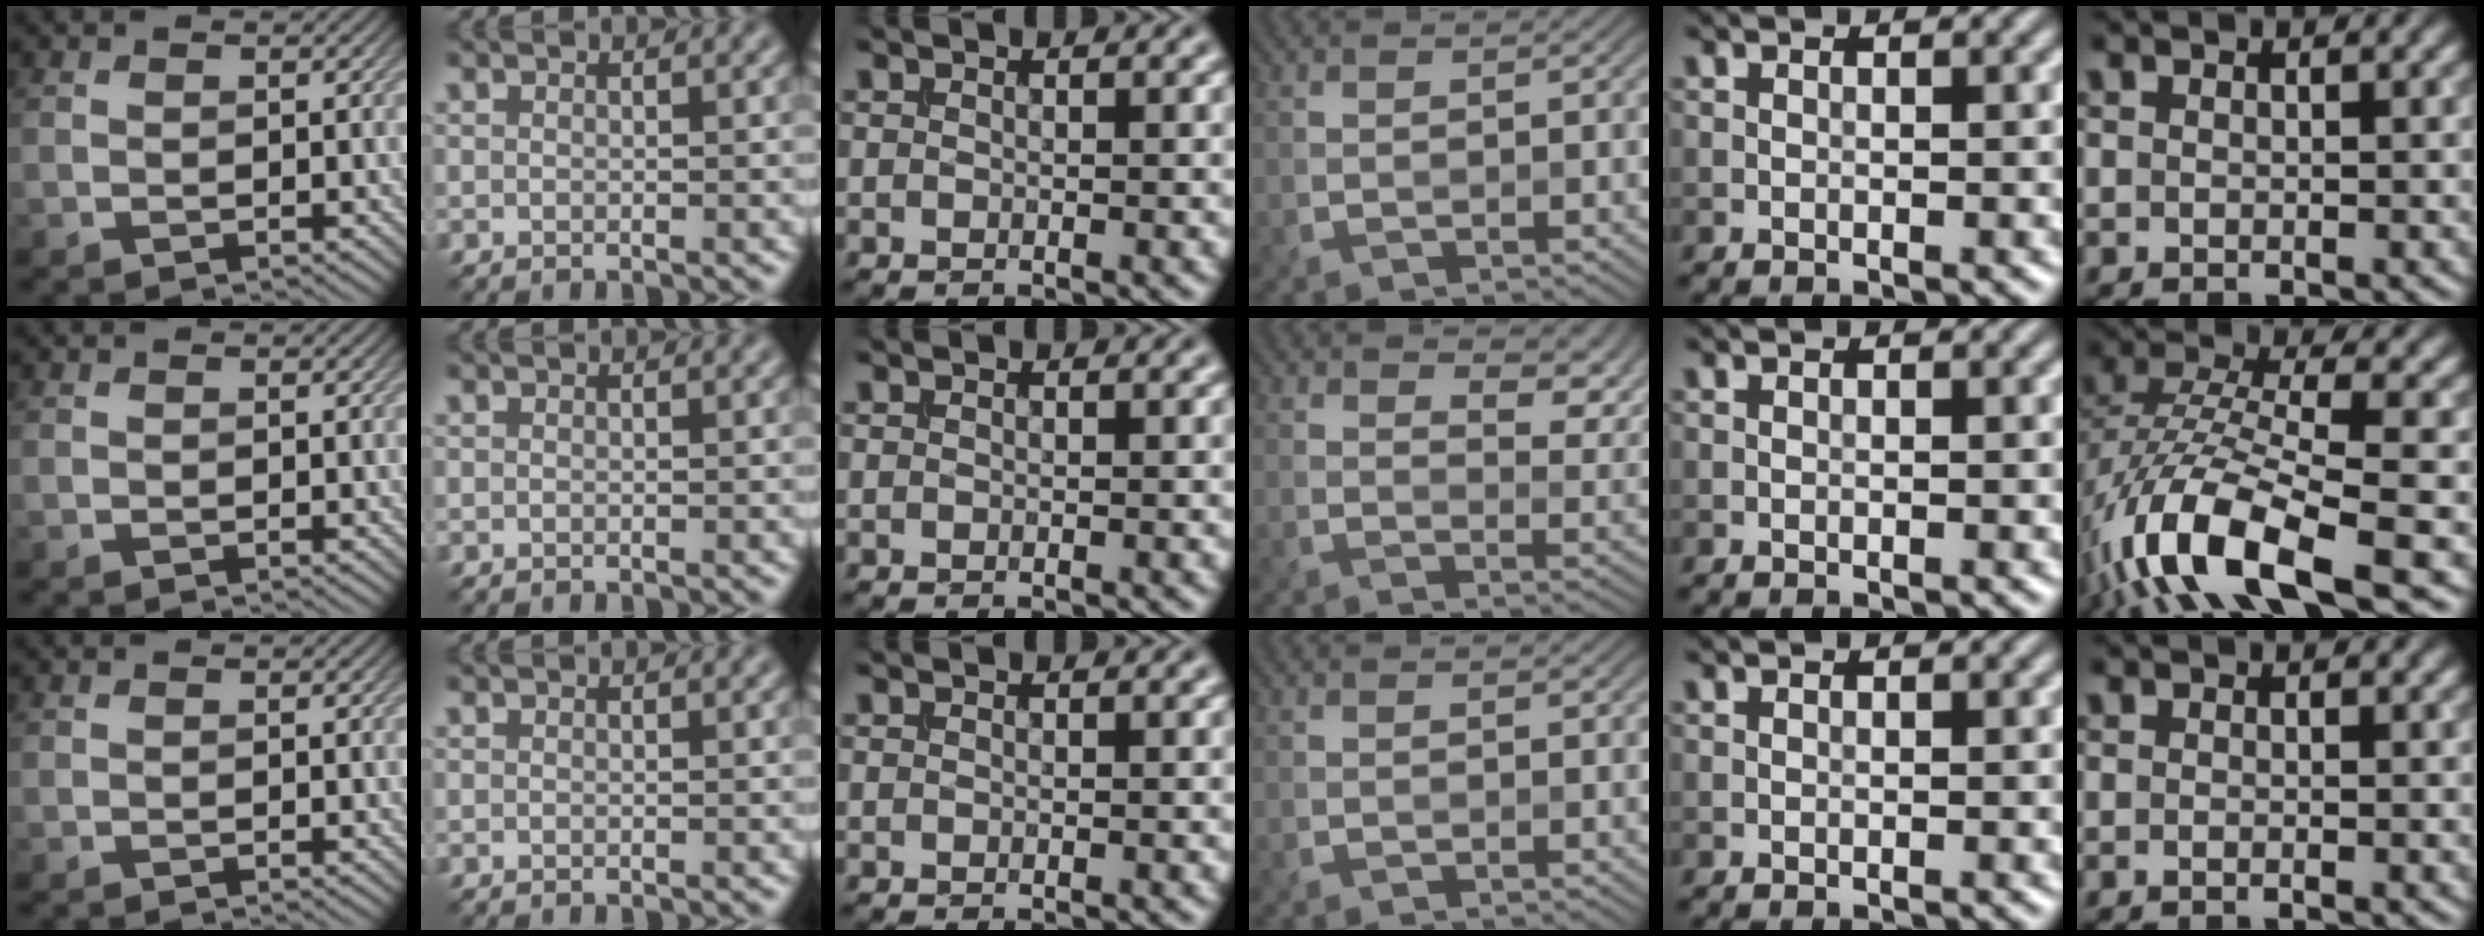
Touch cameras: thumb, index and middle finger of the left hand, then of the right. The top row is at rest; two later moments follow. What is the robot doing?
{"motion": "insert", "object": "bucket"}